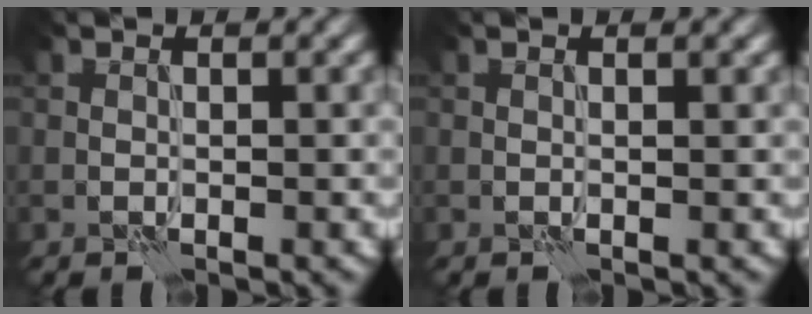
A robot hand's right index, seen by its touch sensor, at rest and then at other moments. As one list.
[{"total": 0.6, "force": [0.4, 0.1, 0.5], "torque": [-0.007, -0.001, 0.003]}]